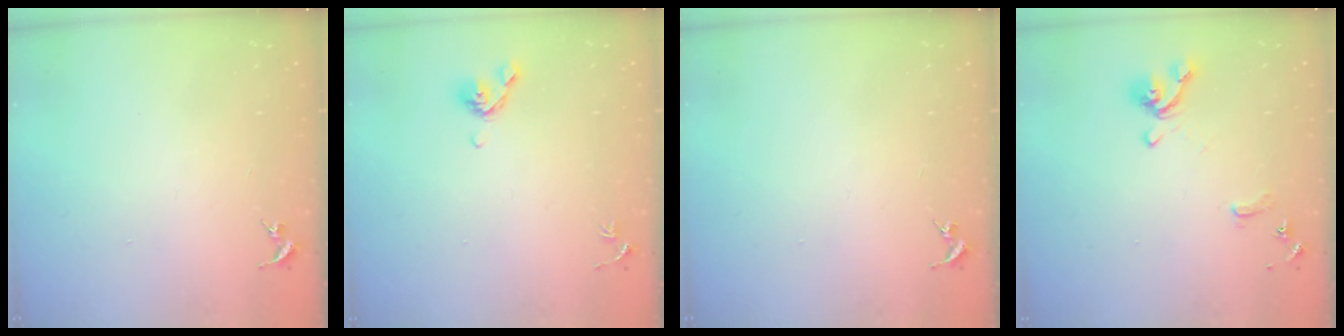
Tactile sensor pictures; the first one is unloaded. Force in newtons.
{"total": 6.5, "press": 6.4, "slide": 1.3}
{"total": 0.0}
{"total": 11.5, "press": 11.4, "slide": 1.6}